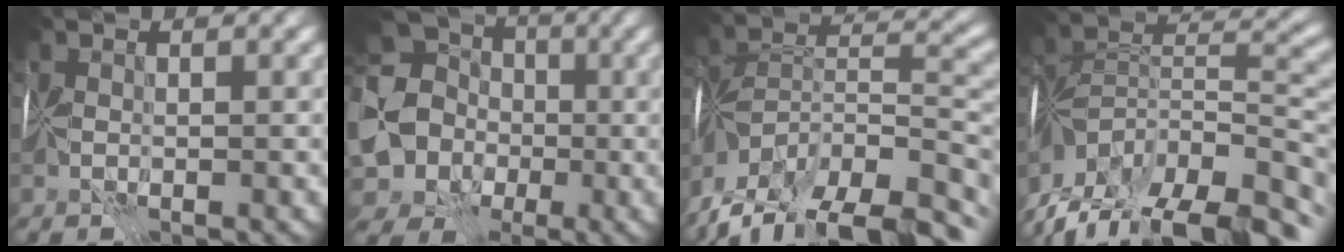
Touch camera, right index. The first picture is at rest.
{"total": 15.7, "force": [-1.4, 14.8, 5.0], "torque": [-0.144, 0.004, -0.055]}
{"total": 16.9, "force": [-11.8, 7.1, 9.9], "torque": [-0.190, -0.006, -0.174]}
{"total": 16.6, "force": [-10.4, 6.8, 11.0], "torque": [-0.211, 0.010, -0.160]}